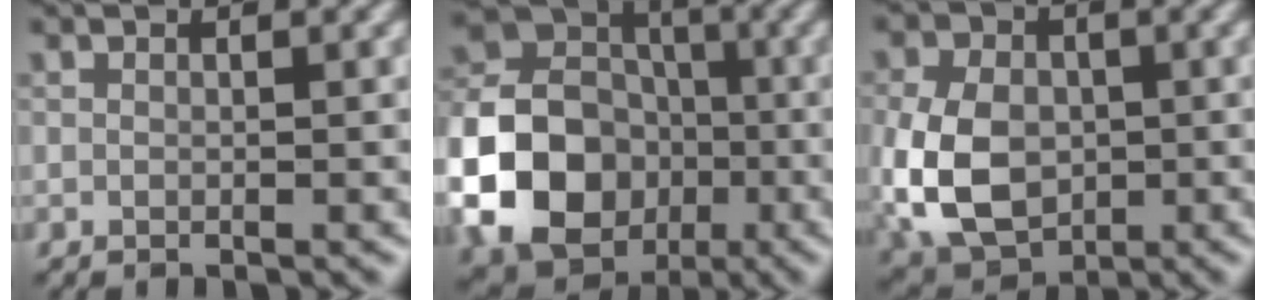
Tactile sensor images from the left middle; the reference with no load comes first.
{"total": 17.9, "force": [-5.0, 15.4, 7.8], "torque": [-0.170, -0.035, -0.118]}
{"total": 9.1, "force": [-1.2, 6.7, 6.1], "torque": [-0.142, -0.006, -0.030]}